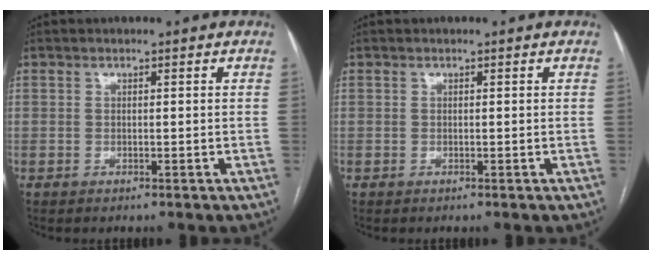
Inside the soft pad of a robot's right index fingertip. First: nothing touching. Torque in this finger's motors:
{"motor_torque": [0.00, 0.00, 0.00, 0.00]}